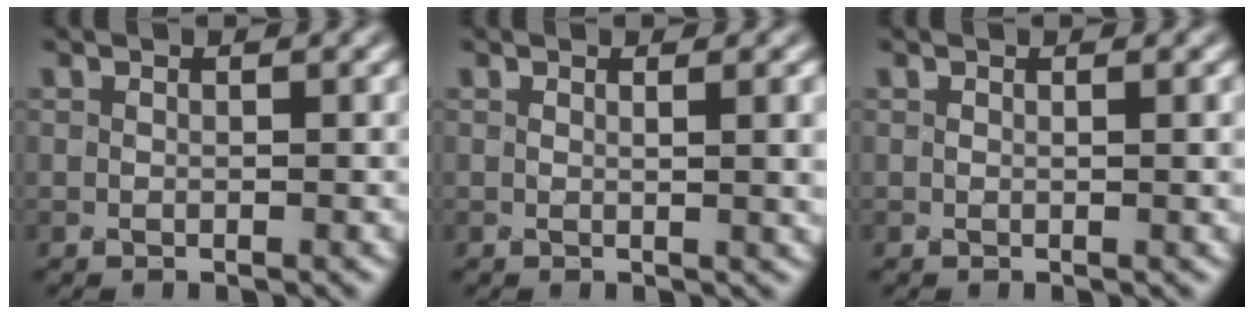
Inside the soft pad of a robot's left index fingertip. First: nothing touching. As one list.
[{"total": 1.8, "force": [0.4, 0.7, 1.6], "torque": [-0.008, 0.005, 0.008]}, {"total": 0.9, "force": [0.2, 0.4, 0.8], "torque": [-0.003, 0.001, 0.001]}]